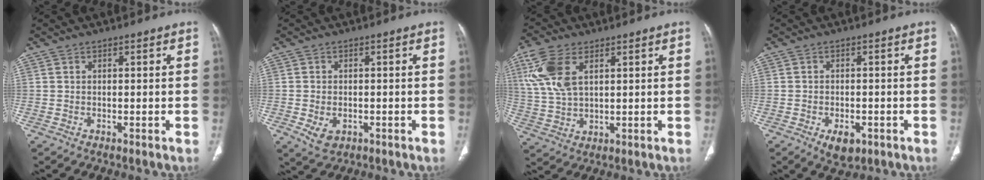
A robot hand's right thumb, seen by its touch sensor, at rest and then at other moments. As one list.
[{"total": 3.9, "force": [-1.2, 2.8, 2.5], "torque": [-0.044, 0.001, -0.009]}, {"total": 10.6, "force": [4.2, 5.7, 7.9], "torque": [-0.182, -0.002, 0.090]}, {"total": 4.3, "force": [-2.0, 2.5, 2.9], "torque": [-0.039, 0.003, -0.022]}]